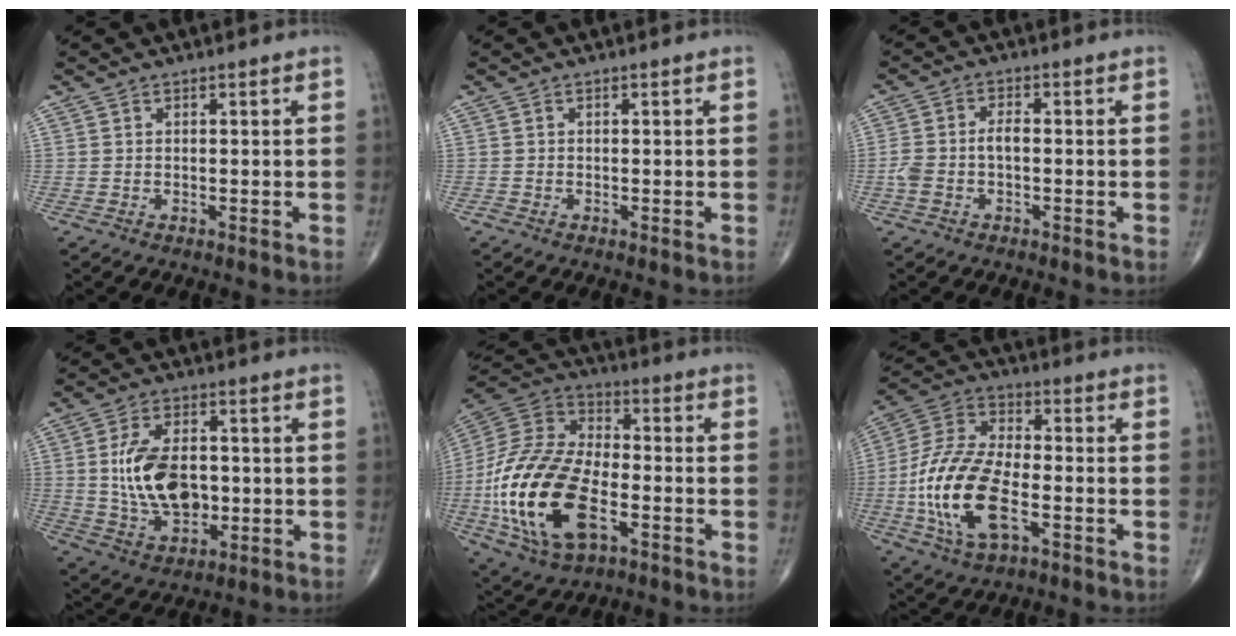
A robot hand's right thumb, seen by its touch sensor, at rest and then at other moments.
{"total": 0.6, "force": [-0.4, 0.4, 0.3], "torque": [-0.005, -0.001, -0.012]}
{"total": 4.7, "force": [-1.0, 2.6, 3.8], "torque": [-0.093, 0.019, -0.019]}
{"total": 12.9, "force": [0.1, 7.9, 10.2], "torque": [-0.170, -0.003, 0.010]}
{"total": 24.6, "force": [-6.6, 13.4, 19.5], "torque": [-0.396, 0.015, -0.118]}
{"total": 17.9, "force": [-4.9, 8.8, 14.9], "torque": [-0.305, 0.021, -0.092]}